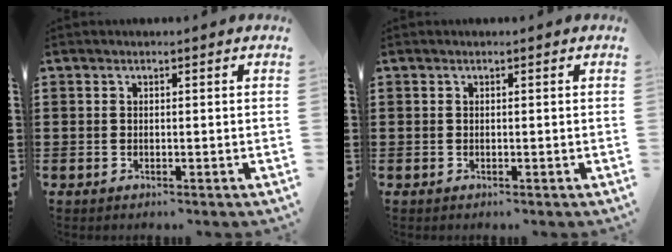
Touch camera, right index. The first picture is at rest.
{"total": 0.0}